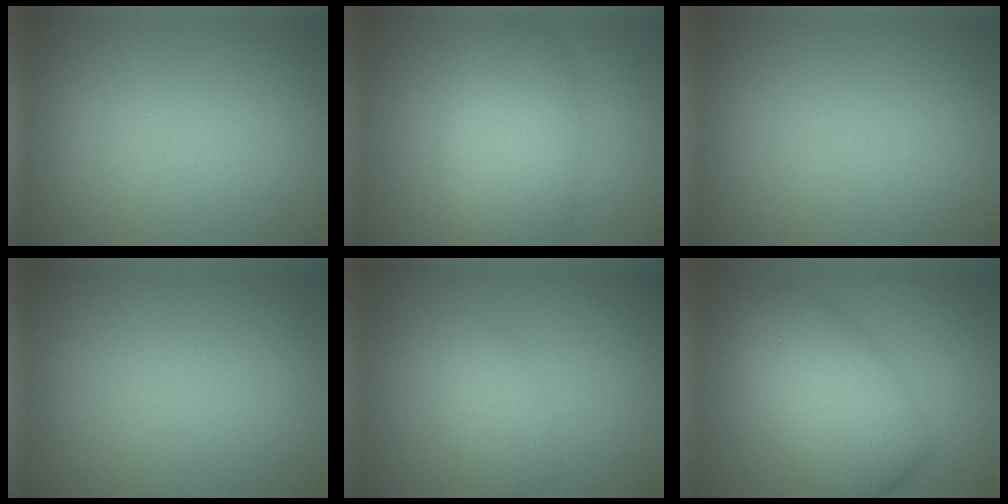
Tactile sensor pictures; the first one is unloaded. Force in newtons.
{"total": 5.8, "press": 5.8, "slide": 0.3}
{"total": 0.0}
{"total": 0.0}
{"total": 1.8, "press": 1.8, "slide": 0.1}
{"total": 6.8, "press": 6.8, "slide": 0.0}